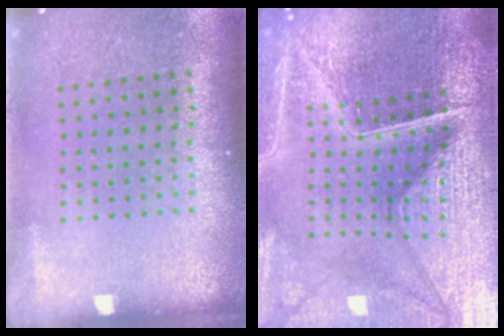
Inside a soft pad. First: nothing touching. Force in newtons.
{"total": 7.1, "press": 6.2, "slide": 3.4}